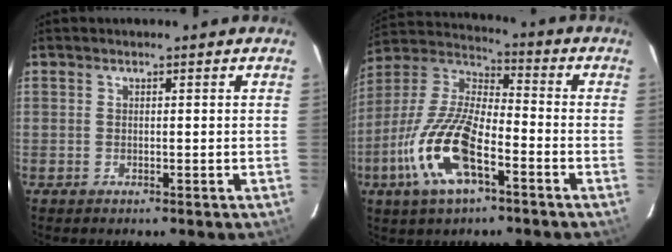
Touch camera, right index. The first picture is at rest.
{"total": 16.9, "force": [-7.4, 6.2, 13.9], "torque": [-0.296, -0.011, -0.150]}